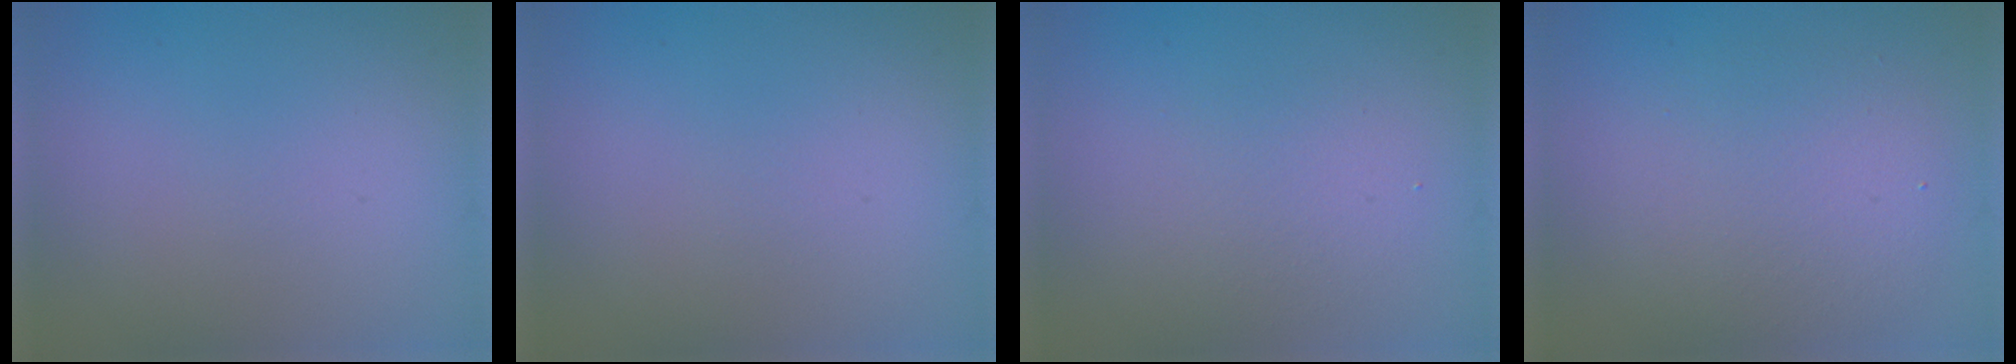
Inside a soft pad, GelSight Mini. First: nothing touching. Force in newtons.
{"total": 0.0}
{"total": 2.2, "press": 2.2, "slide": 0.0}
{"total": 4.5, "press": 4.5, "slide": 0.1}